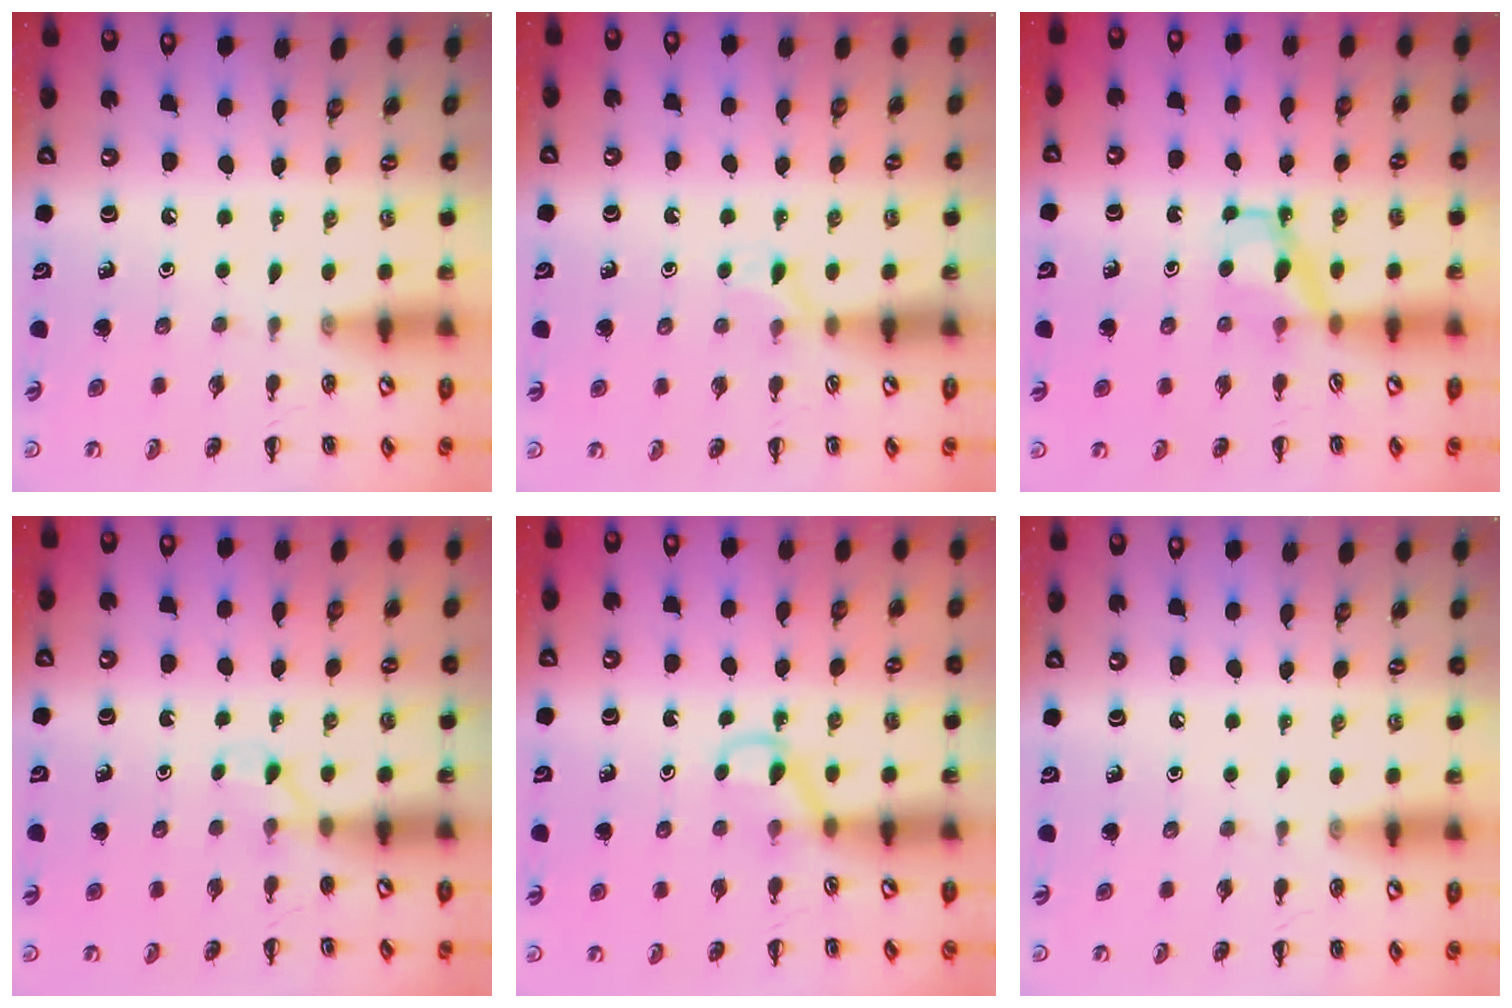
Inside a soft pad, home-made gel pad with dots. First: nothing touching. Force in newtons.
{"total": 5.1, "press": 4.9, "slide": 1.6}
{"total": 4.1, "press": 4.0, "slide": 0.8}
{"total": 2.4, "press": 2.3, "slide": 0.7}
{"total": 3.4, "press": 3.1, "slide": 1.3}
{"total": 0.0}